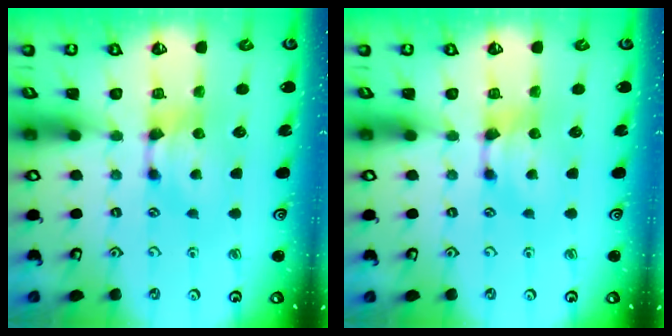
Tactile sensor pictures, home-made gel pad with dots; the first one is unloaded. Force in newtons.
{"total": 0.0}